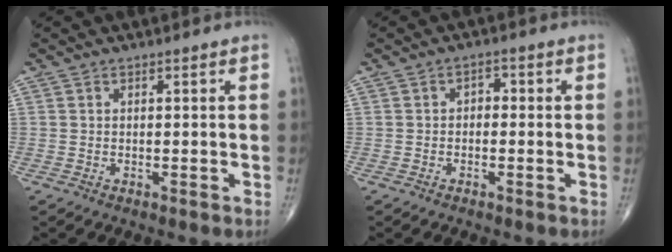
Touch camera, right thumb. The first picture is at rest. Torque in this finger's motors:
{"motor_torque": [-0.22, -0.07, 0.02, 0.09, 0.01]}